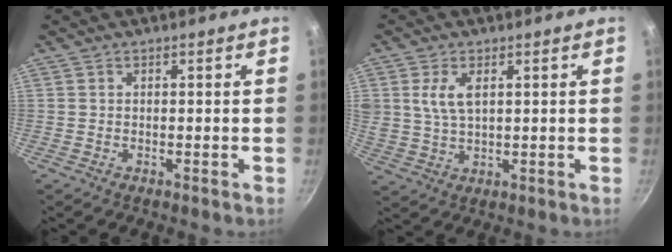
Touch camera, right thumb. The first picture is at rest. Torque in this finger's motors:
{"motor_torque": [0.03, 0.16, 0.45, 0.64, 0.08]}